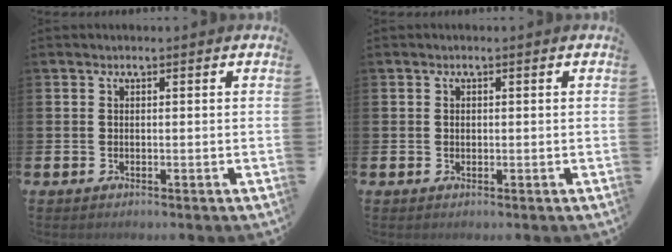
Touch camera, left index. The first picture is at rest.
{"total": 0.6, "force": [0.1, 0.5, 0.3], "torque": [-0.006, 0.004, 0.001]}